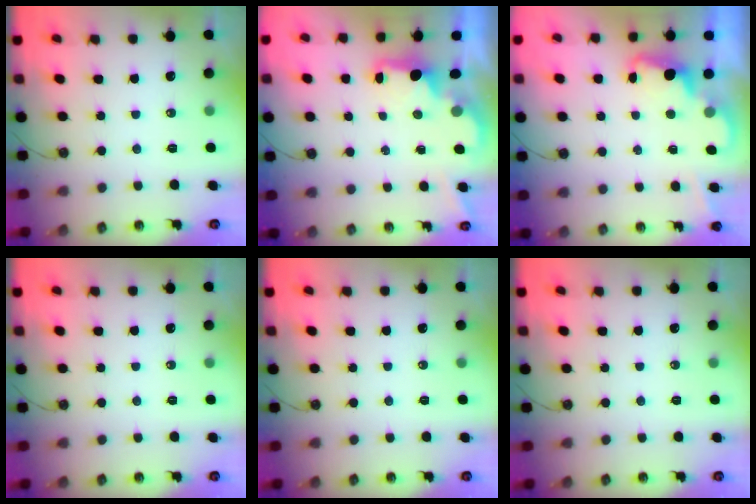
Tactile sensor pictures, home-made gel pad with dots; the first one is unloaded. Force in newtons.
{"total": 1.9, "press": 1.7, "slide": 0.7}
{"total": 2.3, "press": 2.2, "slide": 0.5}
{"total": 0.0}
{"total": 0.0}
{"total": 0.0}